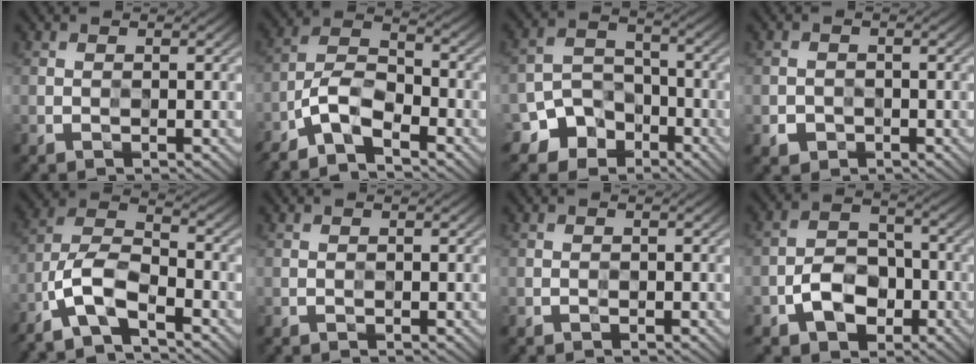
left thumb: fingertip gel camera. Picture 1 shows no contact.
{"total": 8.5, "force": [-5.7, 2.8, 5.6], "torque": [-0.108, 0.001, -0.125]}
{"total": 7.8, "force": [-5.1, 5.4, 2.4], "torque": [-0.050, -0.007, -0.098]}
{"total": 1.9, "force": [-1.0, 1.5, 0.6], "torque": [-0.008, -0.006, -0.020]}
{"total": 10.5, "force": [-6.8, 3.6, 7.2], "torque": [-0.148, -0.004, -0.144]}
{"total": 0.0}
{"total": 0.0}
{"total": 6.8, "force": [-3.0, 4.6, 3.9], "torque": [-0.069, 0.001, -0.063]}